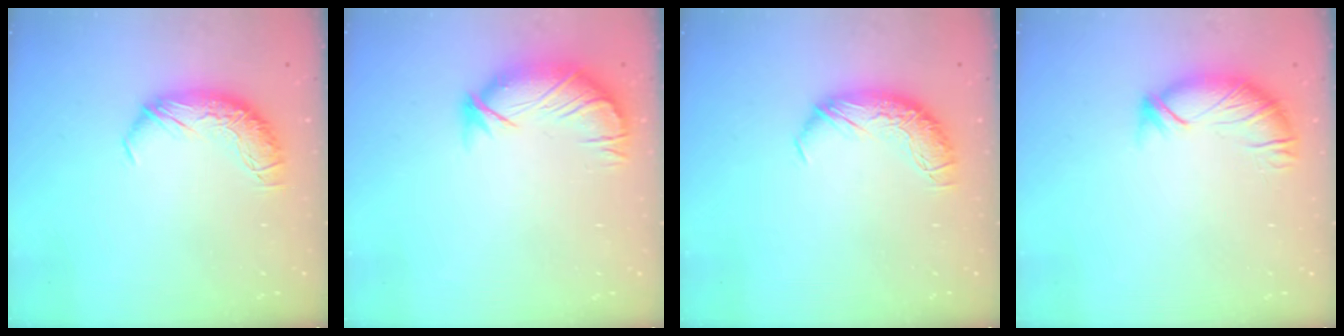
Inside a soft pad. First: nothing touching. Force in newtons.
{"total": 3.9, "press": 3.4, "slide": 1.9}
{"total": 0.0}
{"total": 3.2, "press": 3.0, "slide": 0.8}